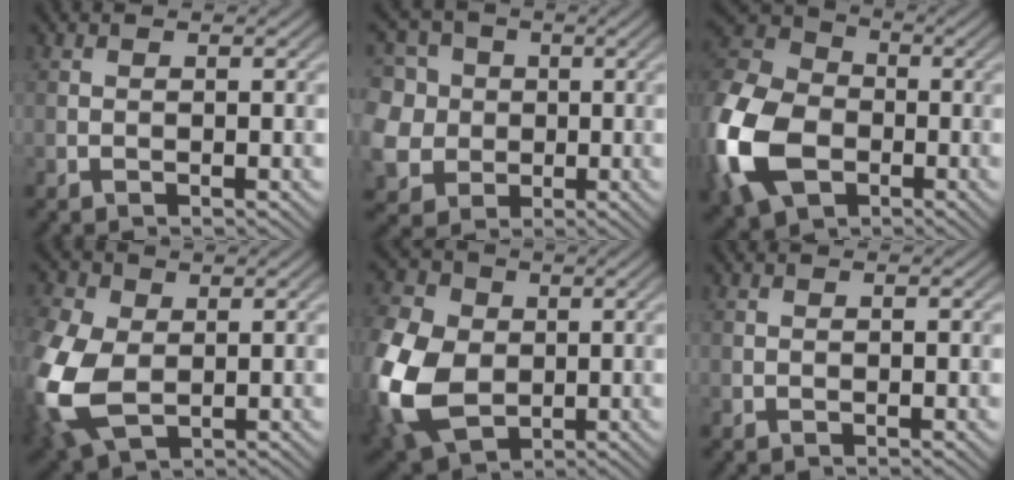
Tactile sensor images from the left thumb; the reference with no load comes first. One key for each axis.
{"total": 10.7, "fx": 1.2, "fy": 9.7, "fz": 4.4, "tx": -0.169, "ty": 0.010, "tz": 0.002}
{"total": 17.4, "fx": -5.2, "fy": 12.4, "fz": 11.1, "tx": -0.317, "ty": -0.037, "tz": -0.107}
{"total": 12.0, "fx": -1.0, "fy": 8.2, "fz": 8.7, "tx": -0.273, "ty": -0.019, "tz": -0.018}
{"total": 14.8, "fx": -1.8, "fy": 10.8, "fz": 10.0, "tx": -0.287, "ty": -0.016, "tz": -0.042}
{"total": 0.0}